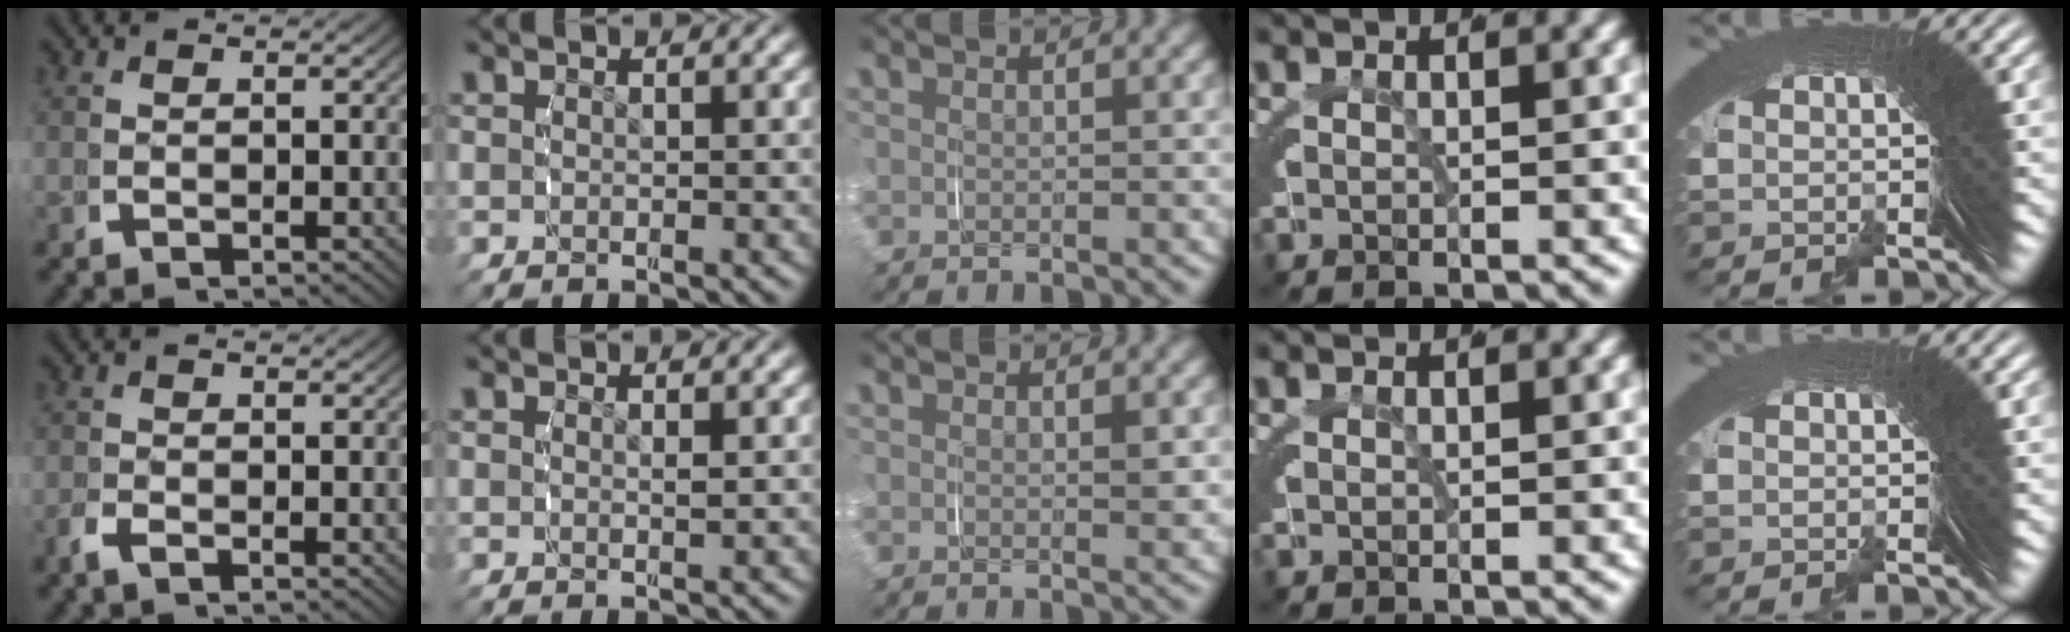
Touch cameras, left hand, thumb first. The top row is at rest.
{"thumb": {"total": 1.1, "force": [-0.9, 0.4, 0.6], "torque": [-0.016, -0.001, -0.021]}, "index": {"total": 0.5, "force": [0.2, -0.4, 0.3], "torque": [-0.012, -0.006, 0.005]}, "middle": {"total": 0.6, "force": [0.3, 0.0, 0.5], "torque": [-0.005, -0.005, 0.005]}}